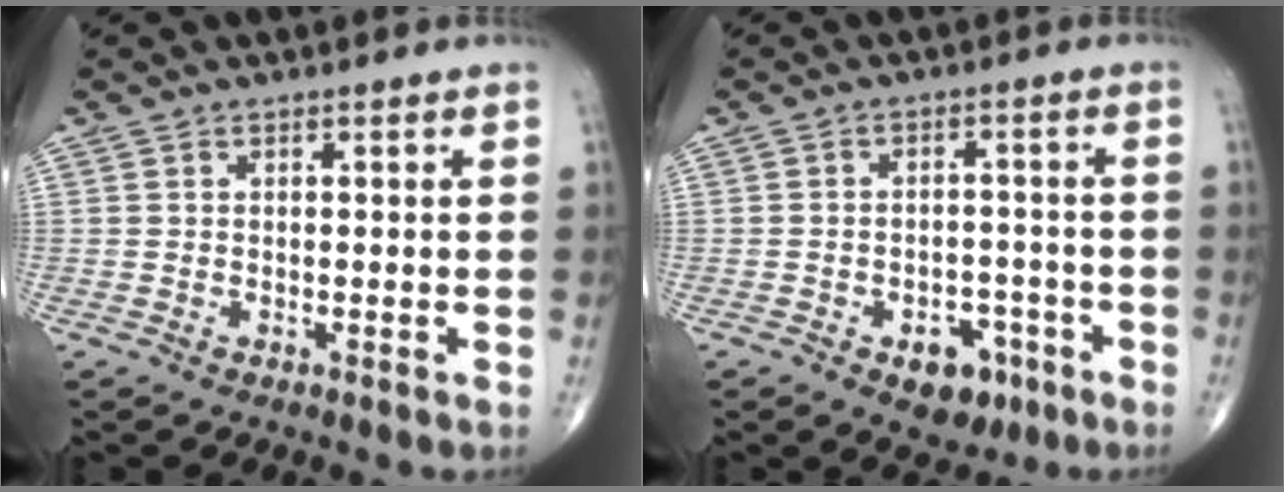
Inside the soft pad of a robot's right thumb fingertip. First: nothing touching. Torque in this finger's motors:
{"motor_torque": [0.68, 0.30, 0.28, -0.48, 0.03]}